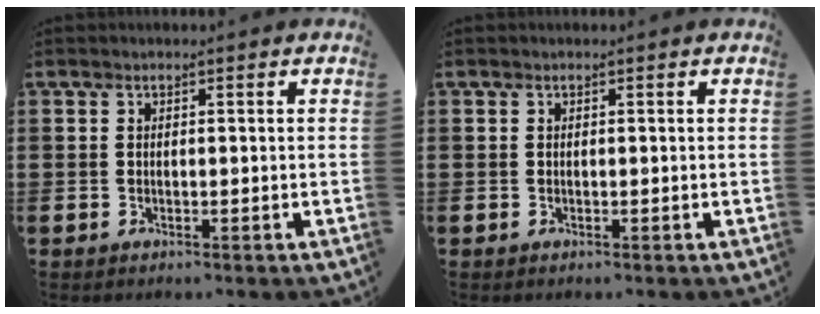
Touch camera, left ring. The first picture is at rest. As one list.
[{"total": 0.0}]